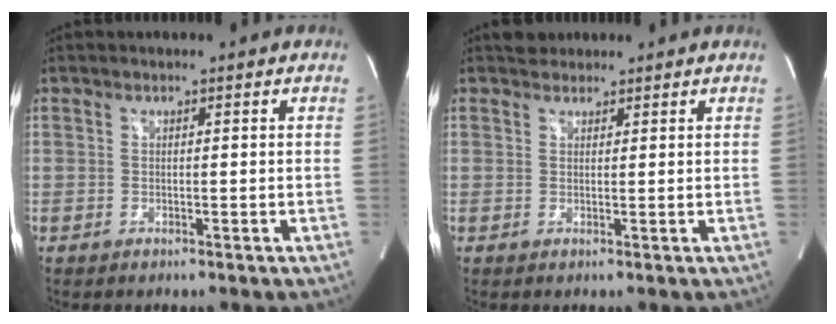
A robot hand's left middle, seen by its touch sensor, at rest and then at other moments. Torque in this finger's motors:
{"motor_torque": [0.13, -0.09, -0.06, 0.02]}